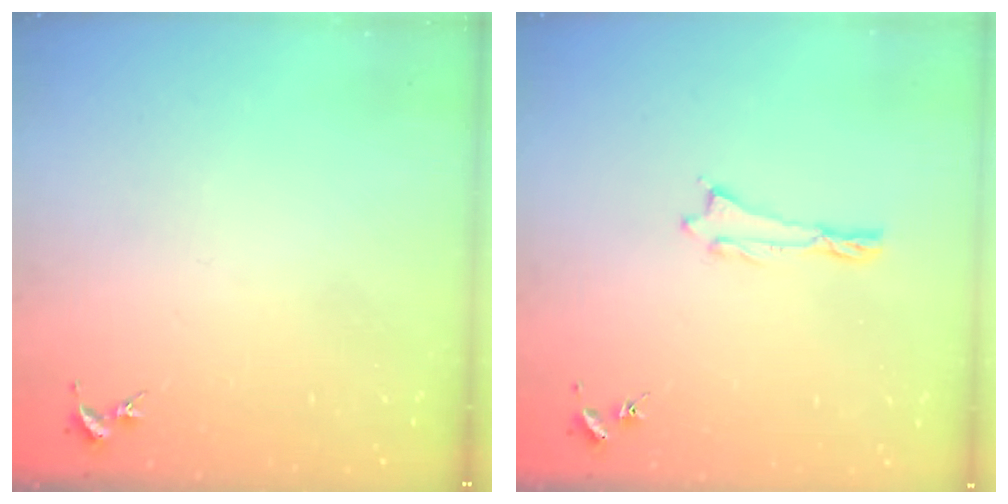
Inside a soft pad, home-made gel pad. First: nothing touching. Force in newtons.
{"total": 0.0}